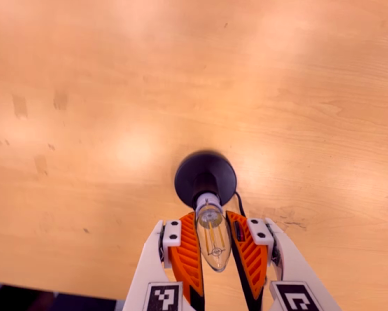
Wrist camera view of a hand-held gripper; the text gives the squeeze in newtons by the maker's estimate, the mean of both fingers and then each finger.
{"total": 10.6, "left": 10.4, "right": 10.9}